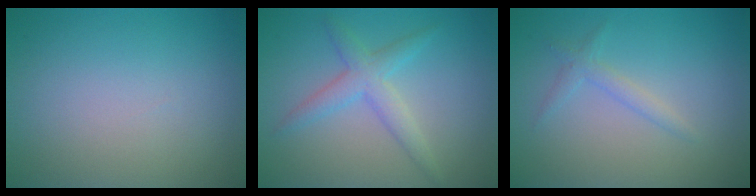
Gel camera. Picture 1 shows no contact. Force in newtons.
{"total": 2.9, "press": 2.9, "slide": 0.1}
{"total": 1.3, "press": 1.3, "slide": 0.1}